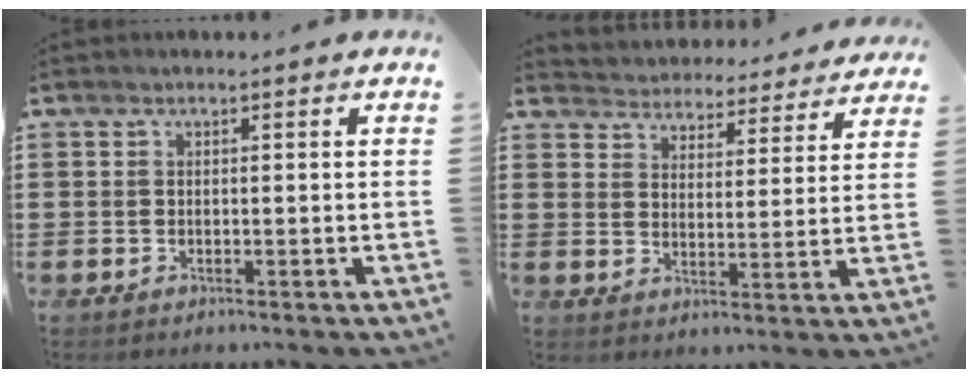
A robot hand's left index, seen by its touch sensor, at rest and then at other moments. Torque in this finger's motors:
{"motor_torque": [2.14, 0.00, 0.32, -0.01]}